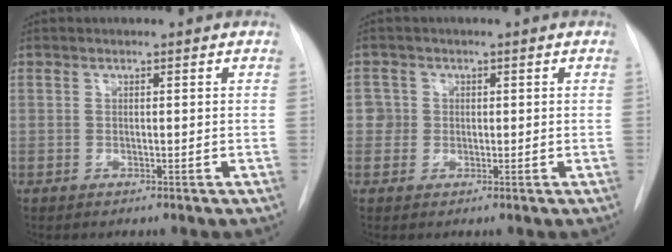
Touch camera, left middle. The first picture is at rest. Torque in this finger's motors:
{"motor_torque": [0.21, -0.17, -0.10, -0.03]}